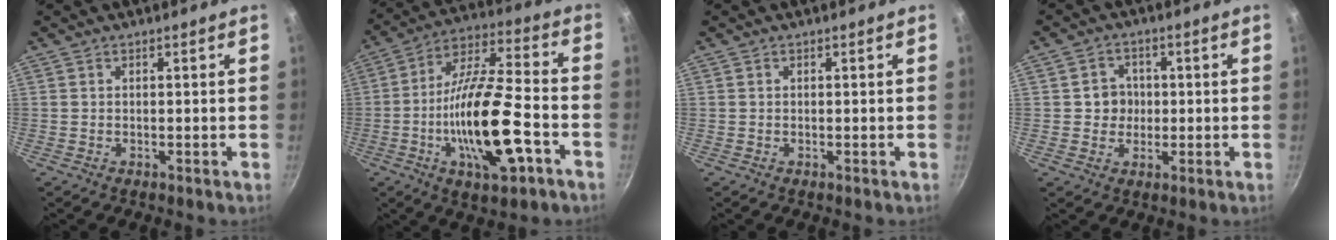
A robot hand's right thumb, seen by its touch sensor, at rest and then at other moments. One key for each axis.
{"total": 20.1, "fx": -6.5, "fy": 6.6, "fz": 17.9, "tx": -0.311, "ty": 0.033, "tz": -0.120}
{"total": 0.0}
{"total": 4.8, "fx": 0.1, "fy": 4.6, "fz": 1.7, "tx": 0.006, "ty": 0.005, "tz": -0.003}